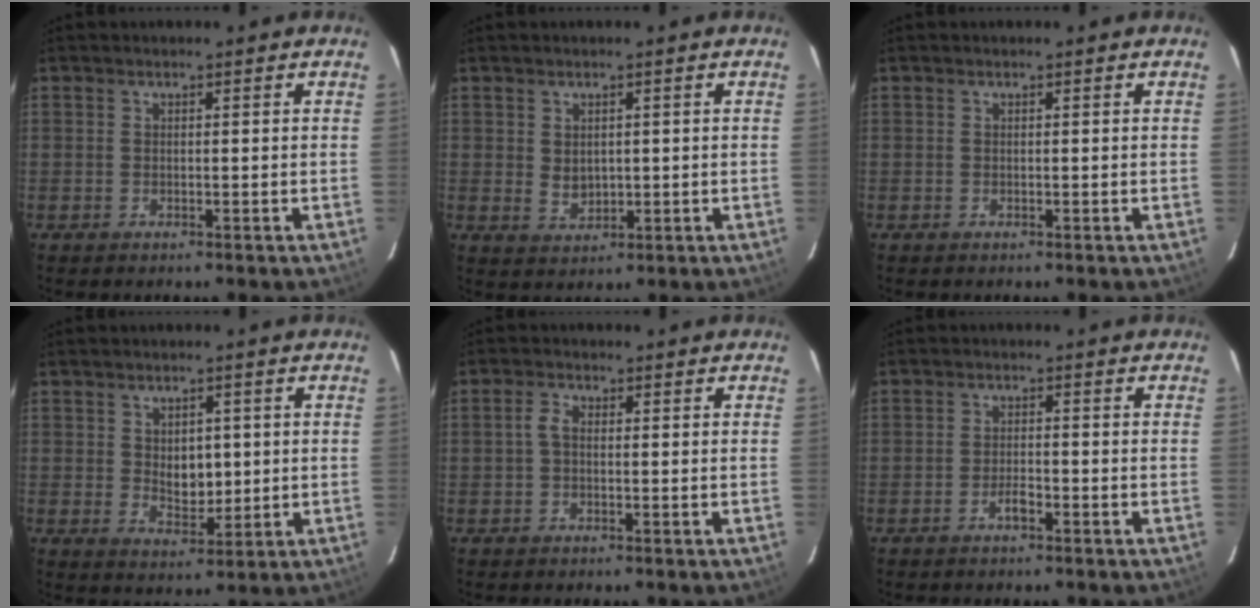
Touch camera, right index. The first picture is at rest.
{"total": 3.1, "force": [0.5, 2.5, 1.9], "torque": [-0.030, -0.002, 0.015]}
{"total": 0.0}
{"total": 5.5, "force": [0.6, 3.7, 4.0], "torque": [-0.061, -0.003, 0.017]}
{"total": 1.8, "force": [-0.1, 1.1, 1.5], "torque": [-0.033, 0.008, -0.005]}
{"total": 2.2, "force": [-1.5, 0.7, 1.4], "torque": [-0.030, 0.001, -0.029]}